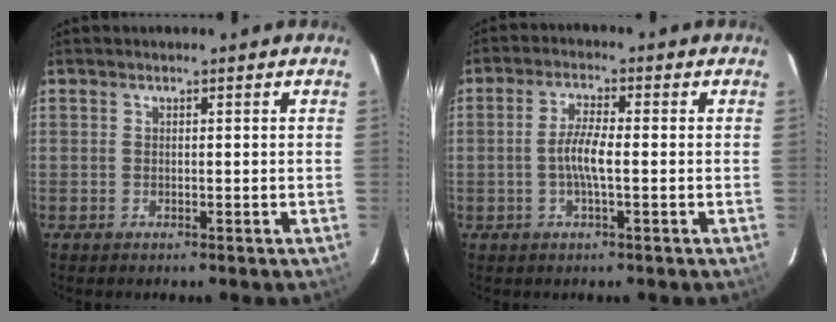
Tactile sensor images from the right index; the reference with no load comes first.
{"total": 4.8, "force": [-0.8, 0.7, 4.6], "torque": [-0.092, 0.003, -0.017]}